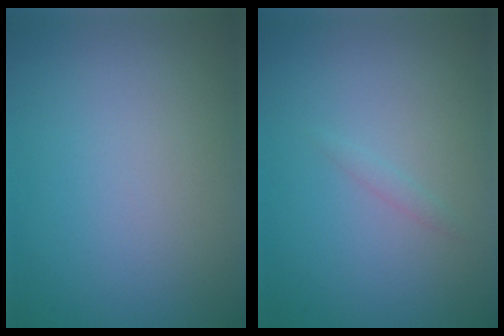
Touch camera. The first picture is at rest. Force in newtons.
{"total": 0.6, "press": 0.6, "slide": 0.0}